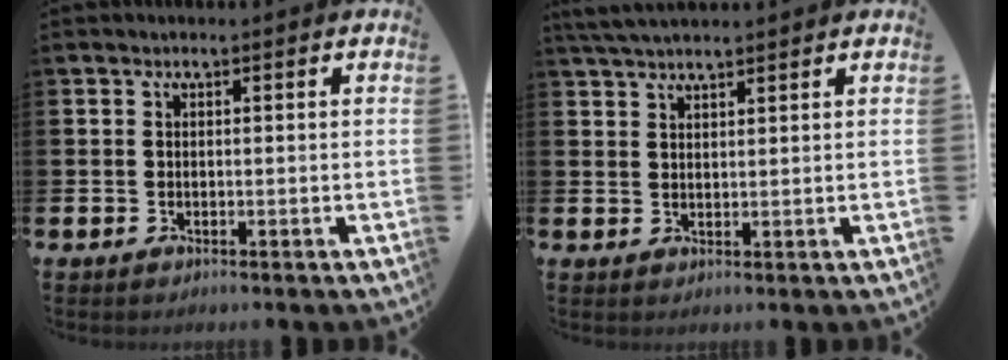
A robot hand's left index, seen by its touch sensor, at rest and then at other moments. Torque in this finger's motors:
{"motor_torque": [-0.21, -0.65, 0.62, 0.19]}